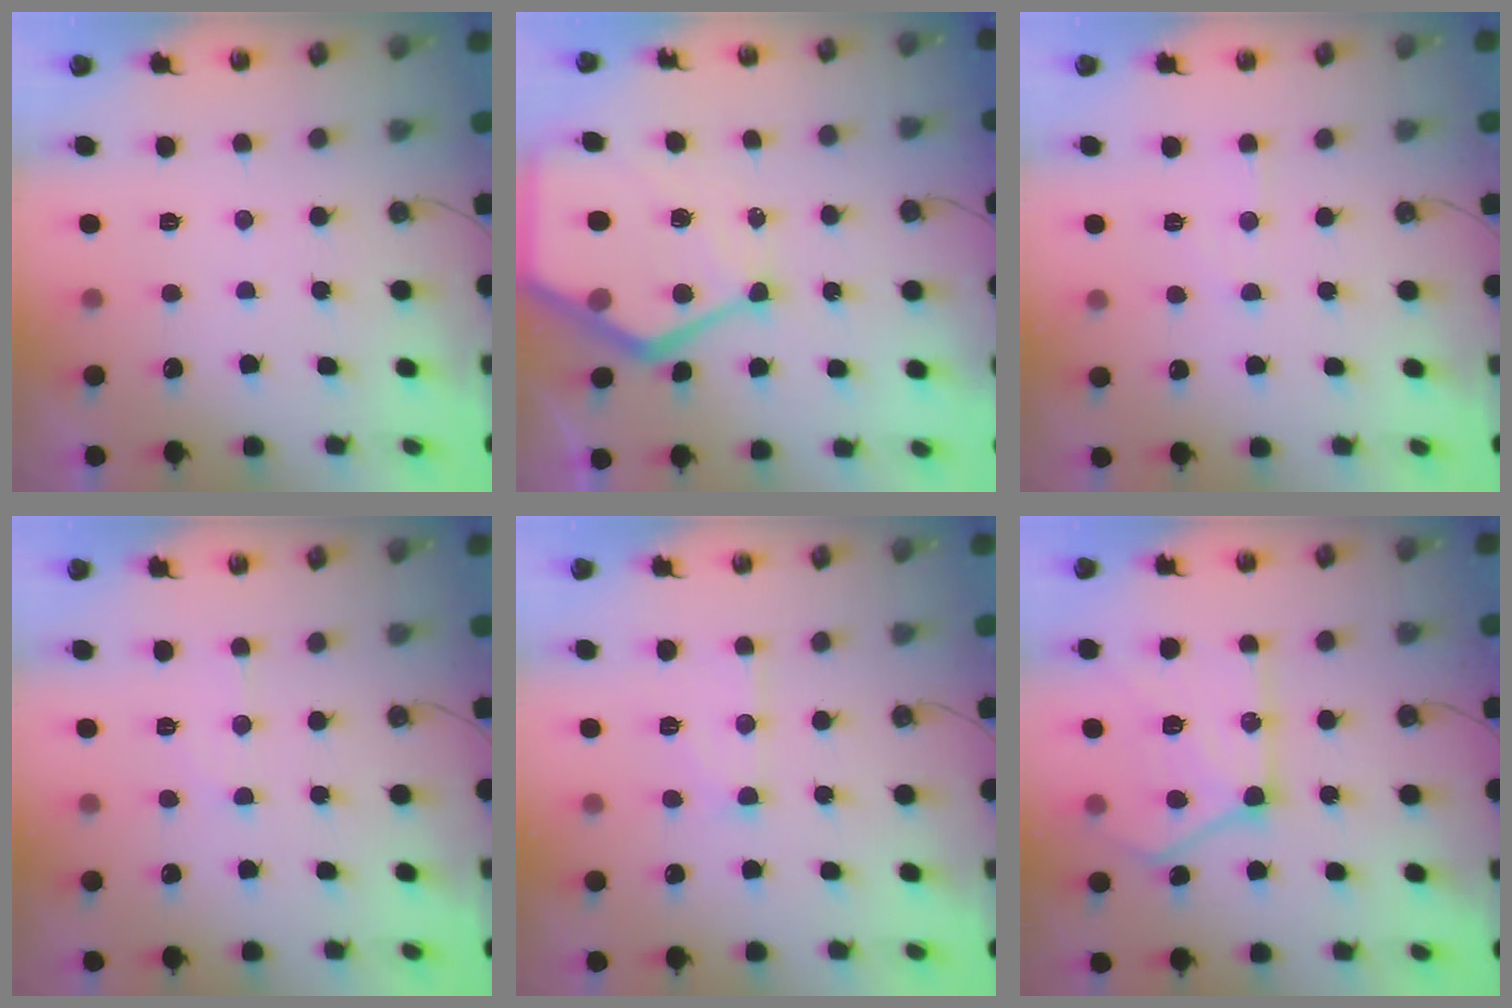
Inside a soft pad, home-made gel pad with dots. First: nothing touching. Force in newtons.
{"total": 20.5, "press": 20.4, "slide": 2.2}
{"total": 4.7, "press": 4.6, "slide": 0.6}
{"total": 5.8, "press": 5.8, "slide": 0.4}
{"total": 8.7, "press": 8.7, "slide": 0.2}
{"total": 19.2, "press": 19.1, "slide": 1.7}